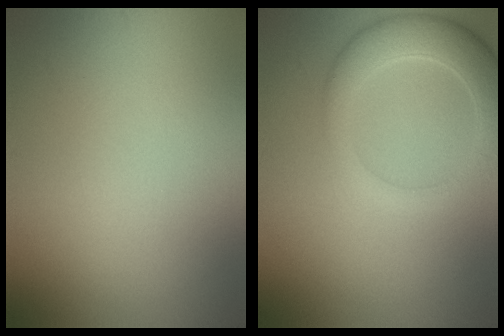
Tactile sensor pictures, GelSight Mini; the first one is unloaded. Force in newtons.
{"total": 4.6, "press": 4.6, "slide": 0.4}